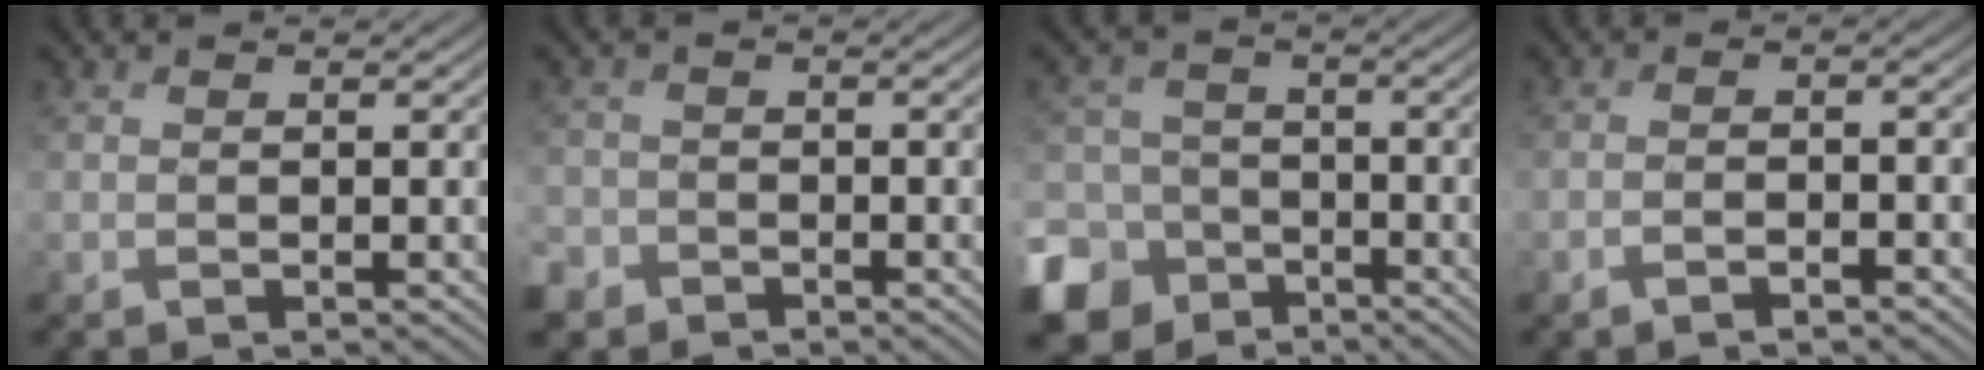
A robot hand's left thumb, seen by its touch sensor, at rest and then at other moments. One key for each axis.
{"total": 3.5, "fx": -2.2, "fy": 2.7, "fz": 0.5, "tx": -0.012, "ty": -0.001, "tz": -0.053}
{"total": 11.0, "fx": -6.1, "fy": 8.6, "fz": 3.3, "tx": -0.110, "ty": -0.041, "tz": -0.122}
{"total": 2.0, "fx": -1.4, "fy": 0.1, "fz": 1.5, "tx": -0.032, "ty": 0.004, "tz": -0.027}